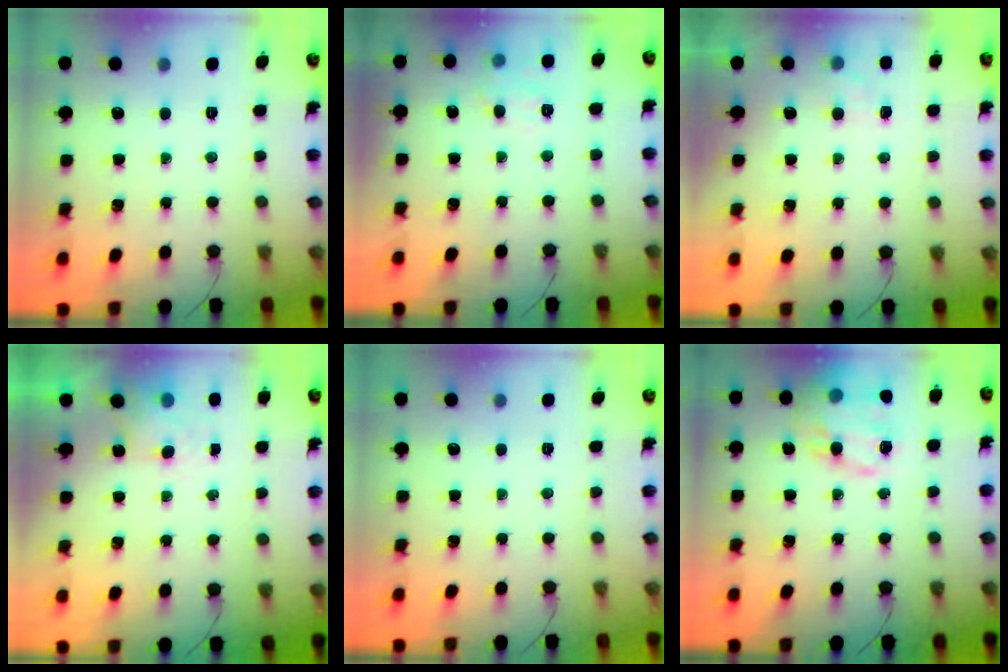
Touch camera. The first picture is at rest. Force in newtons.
{"total": 7.7, "press": 7.6, "slide": 0.9}
{"total": 6.8, "press": 6.6, "slide": 1.5}
{"total": 4.6, "press": 4.4, "slide": 1.1}
{"total": 0.0}
{"total": 20.2, "press": 20.0, "slide": 2.6}